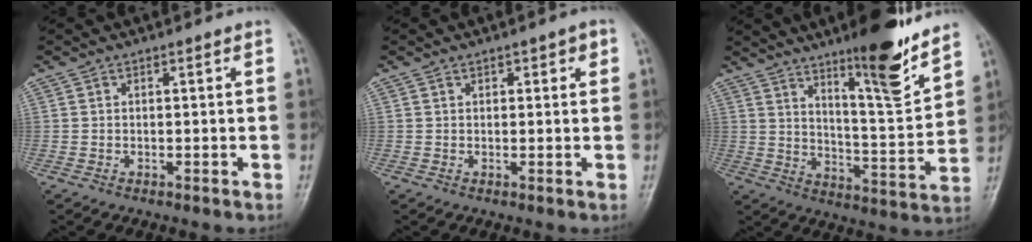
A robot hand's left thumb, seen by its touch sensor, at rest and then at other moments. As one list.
[{"total": 2.0, "force": [0.9, 1.0, 1.4], "torque": [-0.005, -0.001, 0.011]}, {"total": 14.7, "force": [10.6, 2.3, 10.0], "torque": [-0.130, -0.080, 0.171]}]